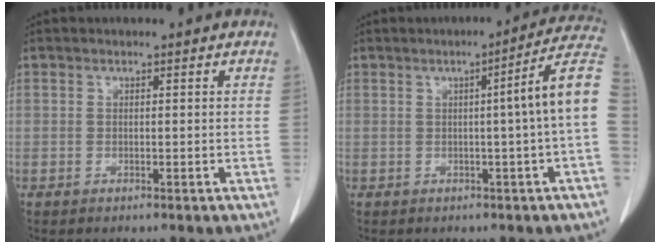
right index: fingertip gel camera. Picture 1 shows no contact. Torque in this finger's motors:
{"motor_torque": [0.85, -0.13, 0.37, 0.08]}